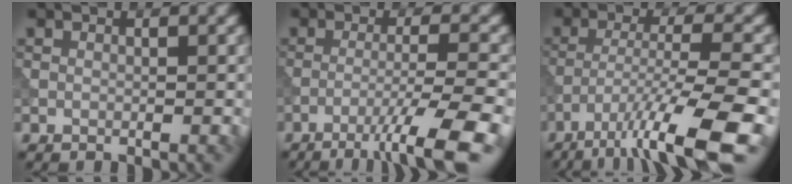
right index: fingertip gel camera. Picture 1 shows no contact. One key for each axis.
{"total": 7.4, "fx": -4.9, "fy": 0.7, "fz": 5.5, "tx": -0.088, "ty": 0.006, "tz": -0.077}
{"total": 10.3, "fx": -6.9, "fy": 1.8, "fz": 7.5, "tx": -0.131, "ty": -0.002, "tz": -0.114}